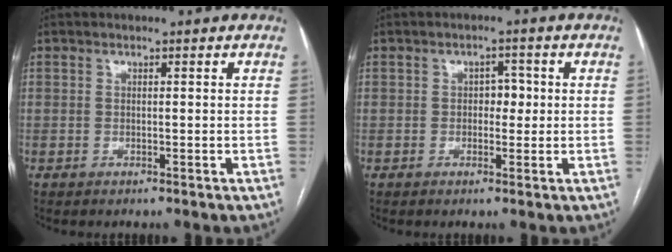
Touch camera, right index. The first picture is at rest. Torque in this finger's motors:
{"motor_torque": [0.49, 0.23, 0.03, 0.02]}